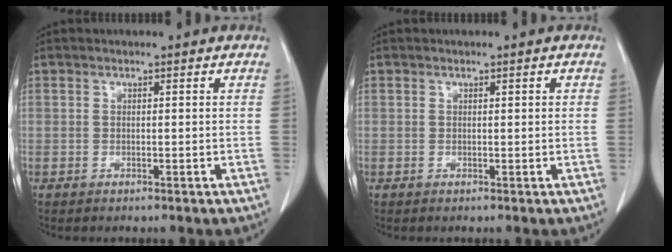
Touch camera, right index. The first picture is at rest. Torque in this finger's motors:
{"motor_torque": [-0.23, 0.14, -0.02, -0.01]}